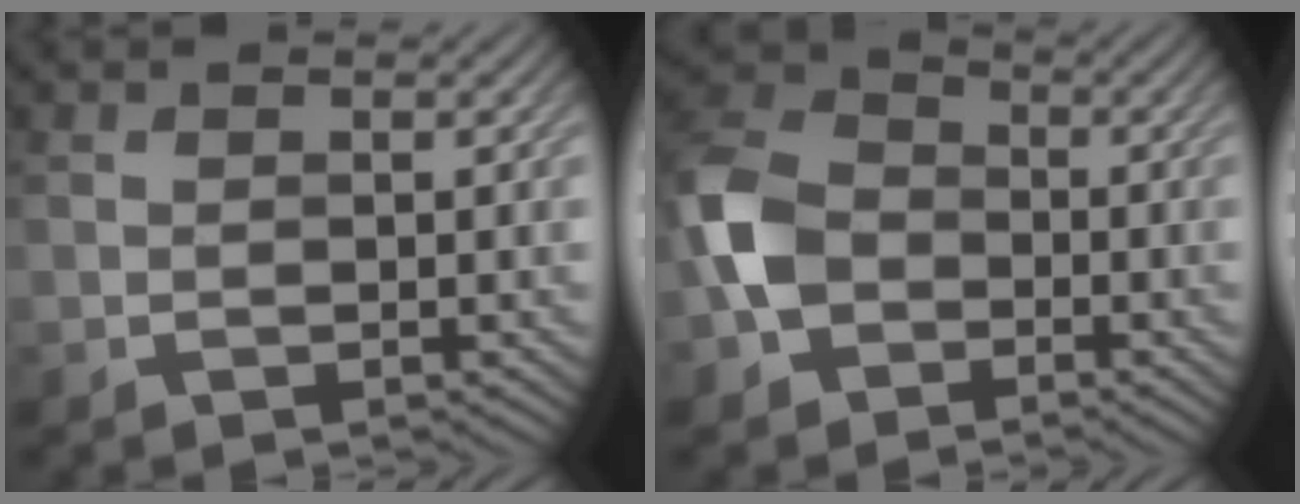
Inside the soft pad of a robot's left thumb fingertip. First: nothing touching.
{"total": 8.1, "force": [-2.6, 6.3, 4.4], "torque": [-0.111, 0.001, -0.078]}